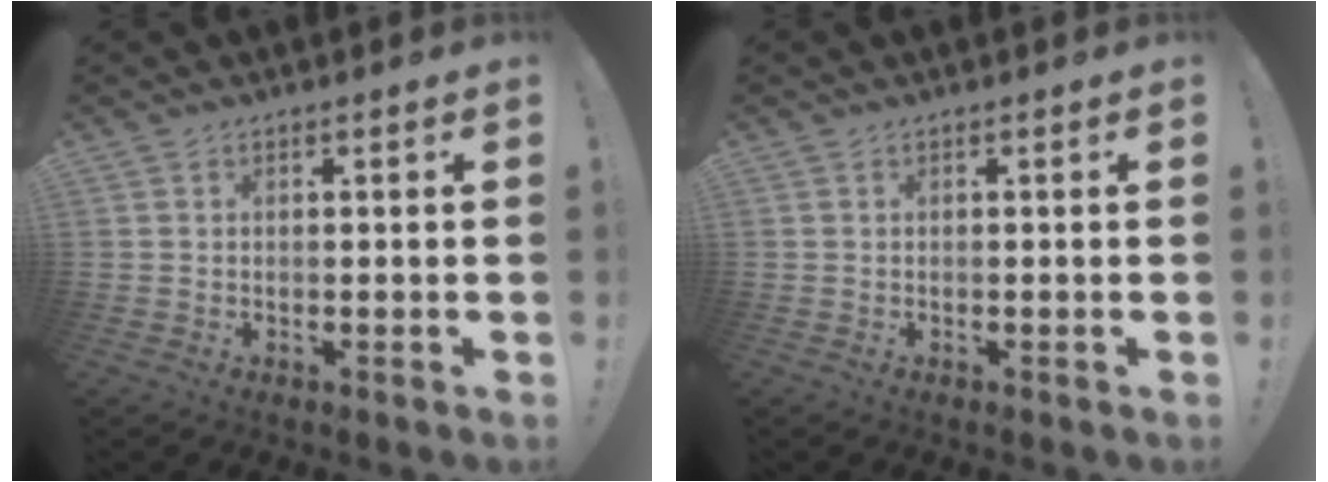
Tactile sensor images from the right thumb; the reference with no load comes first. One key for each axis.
{"total": 0.0}